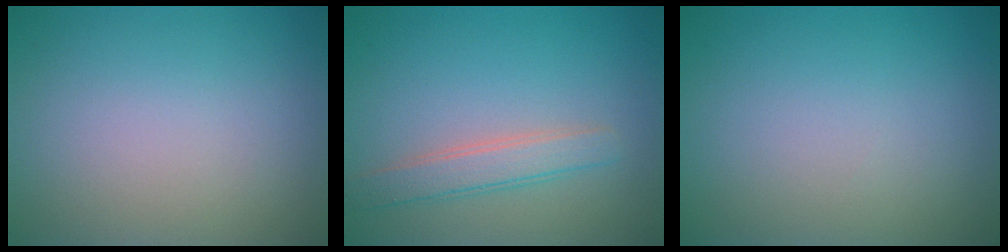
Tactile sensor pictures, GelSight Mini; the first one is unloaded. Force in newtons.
{"total": 2.6, "press": 2.6, "slide": 0.1}
{"total": 0.0}